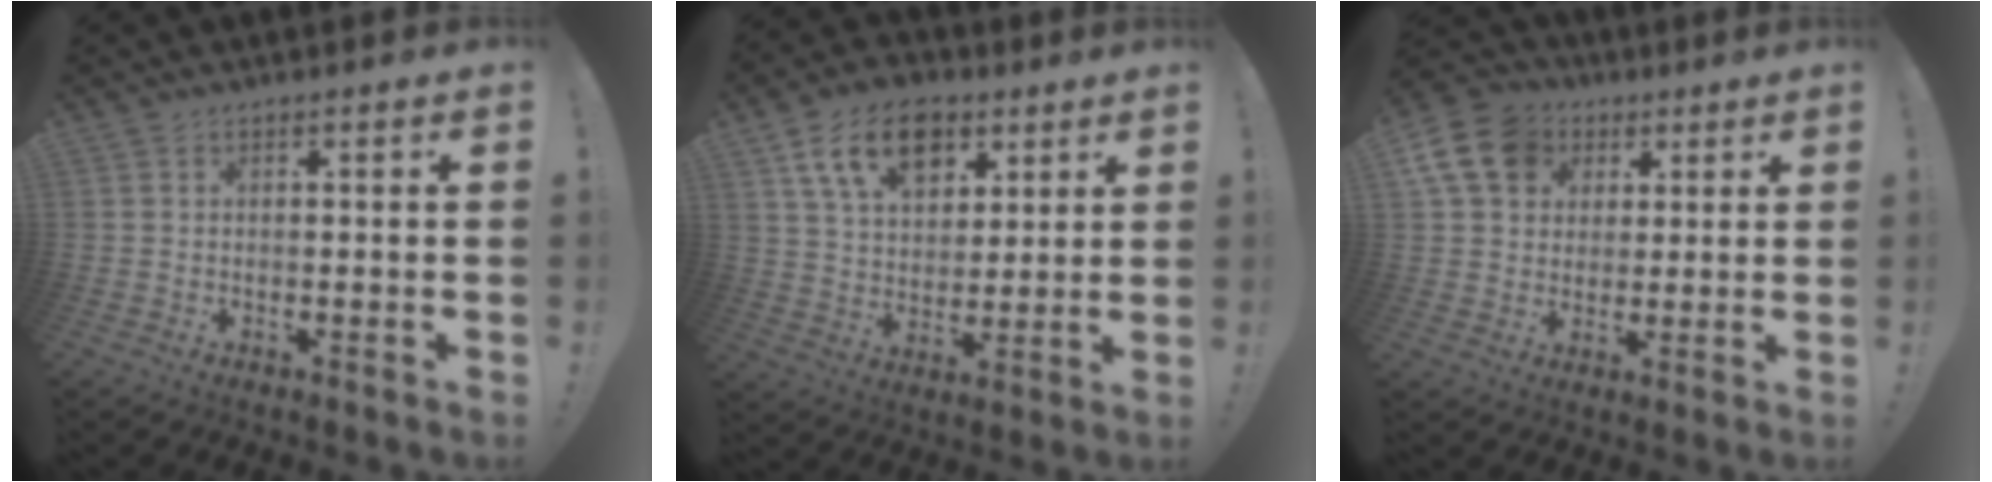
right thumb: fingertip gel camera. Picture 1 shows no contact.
{"total": 15.6, "force": [7.7, 10.3, 8.8], "torque": [-0.143, -0.025, 0.144]}
{"total": 14.0, "force": [5.2, 11.3, 6.4], "torque": [-0.099, -0.019, 0.104]}